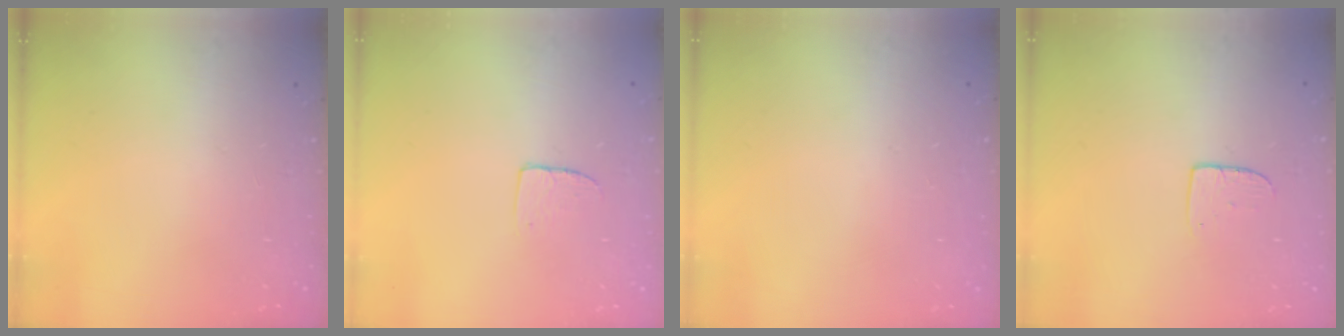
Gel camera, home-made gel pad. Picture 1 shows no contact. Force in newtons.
{"total": 4.3, "press": 4.3, "slide": 0.3}
{"total": 0.0}
{"total": 5.0, "press": 5.0, "slide": 0.4}